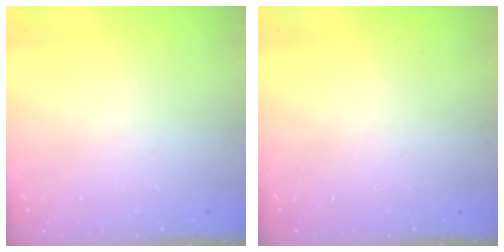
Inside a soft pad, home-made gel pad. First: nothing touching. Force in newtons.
{"total": 0.0}